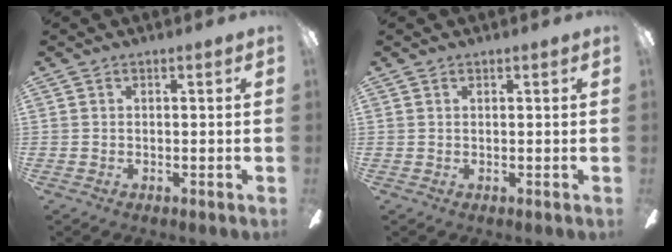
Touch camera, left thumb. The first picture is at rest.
{"total": 0.5, "force": [0.4, 0.2, 0.2], "torque": [-0.005, 0.001, 0.008]}